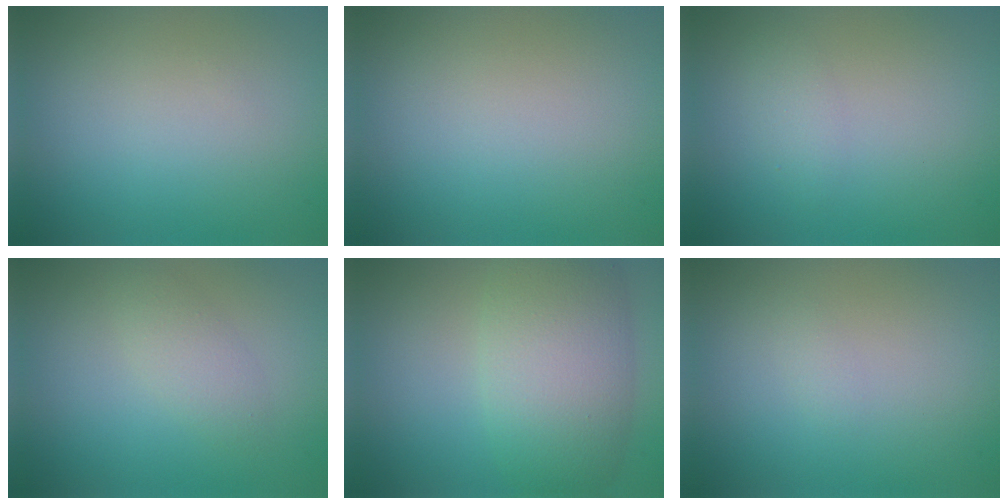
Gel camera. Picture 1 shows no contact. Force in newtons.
{"total": 0.0}
{"total": 1.2, "press": 1.2, "slide": 0.1}
{"total": 1.9, "press": 1.9, "slide": 0.1}
{"total": 7.9, "press": 7.9, "slide": 0.5}
{"total": 0.6, "press": 0.6, "slide": 0.0}